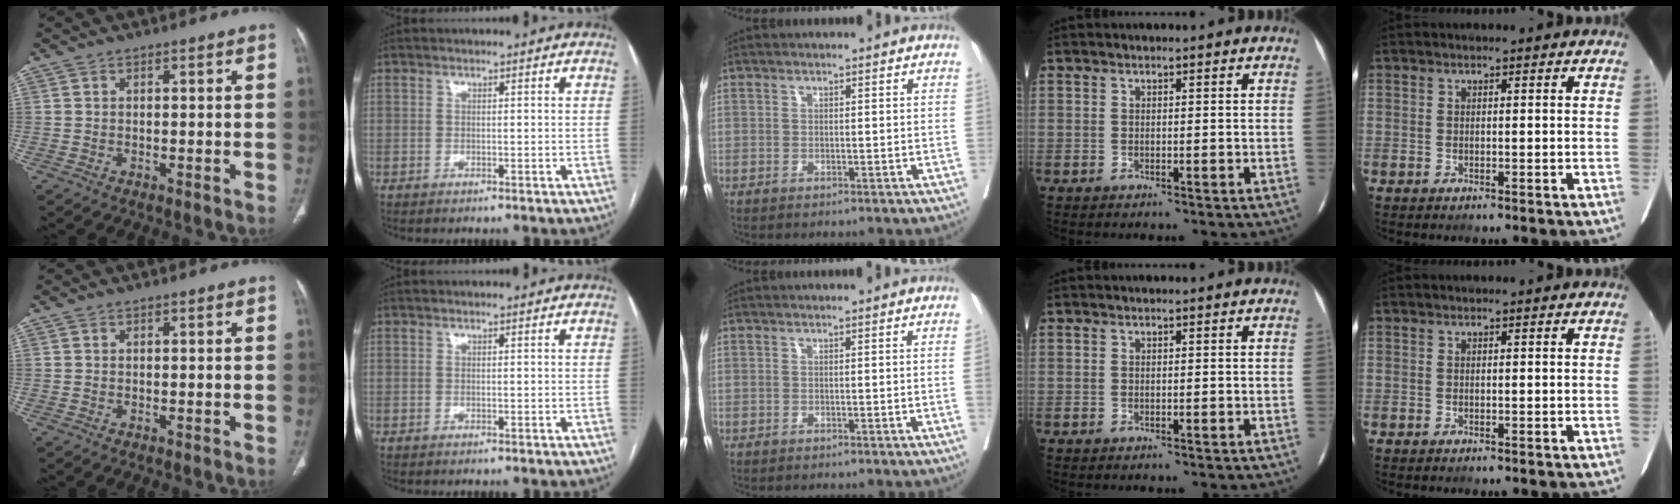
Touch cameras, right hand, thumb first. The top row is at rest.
{"middle": {"total": 0.5, "force": [0.0, -0.2, 0.5], "torque": [-0.002, 0.001, 0.000]}}